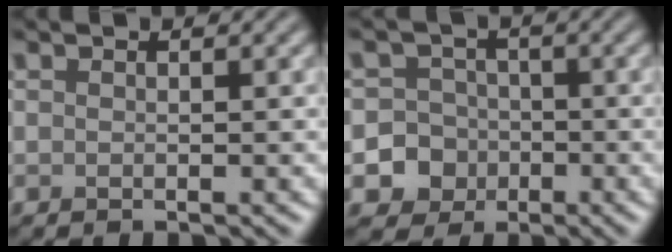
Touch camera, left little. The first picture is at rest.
{"total": 6.5, "force": [-2.6, 5.9, 0.9], "torque": [0.006, -0.006, -0.062]}